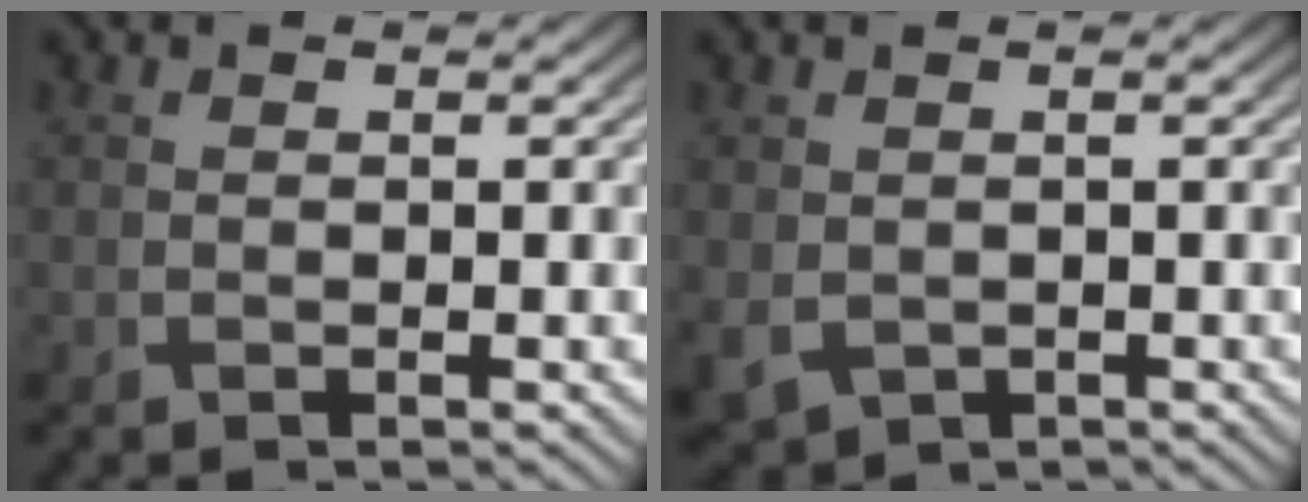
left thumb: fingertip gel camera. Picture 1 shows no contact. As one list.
[{"total": 2.5, "force": [-0.2, 2.1, 1.3], "torque": [-0.046, -0.015, 0.000]}]